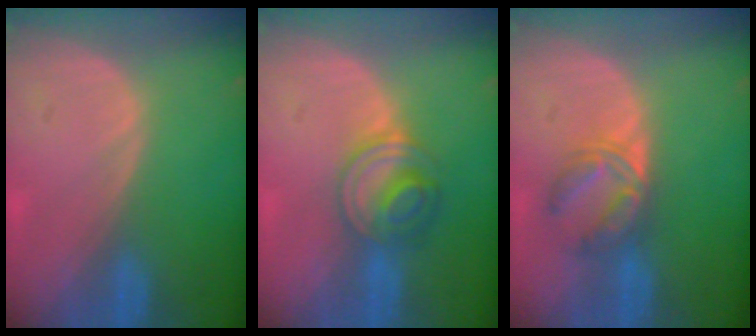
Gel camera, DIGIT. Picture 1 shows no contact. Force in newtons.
{"total": 5.6, "press": 5.6, "slide": 0.6}
{"total": 5.6, "press": 5.4, "slide": 1.1}